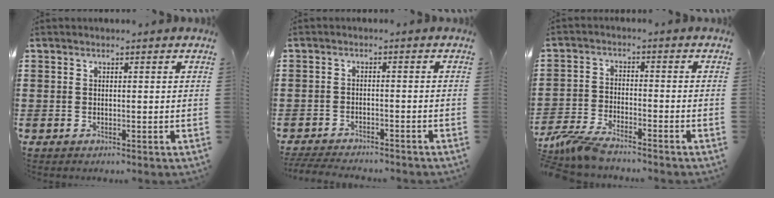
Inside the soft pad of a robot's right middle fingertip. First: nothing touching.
{"total": 3.1, "force": [-3.1, 0.2, 0.5], "torque": [-0.018, -0.004, -0.066]}
{"total": 5.1, "force": [-4.8, 0.4, 1.8], "torque": [-0.059, -0.014, -0.099]}